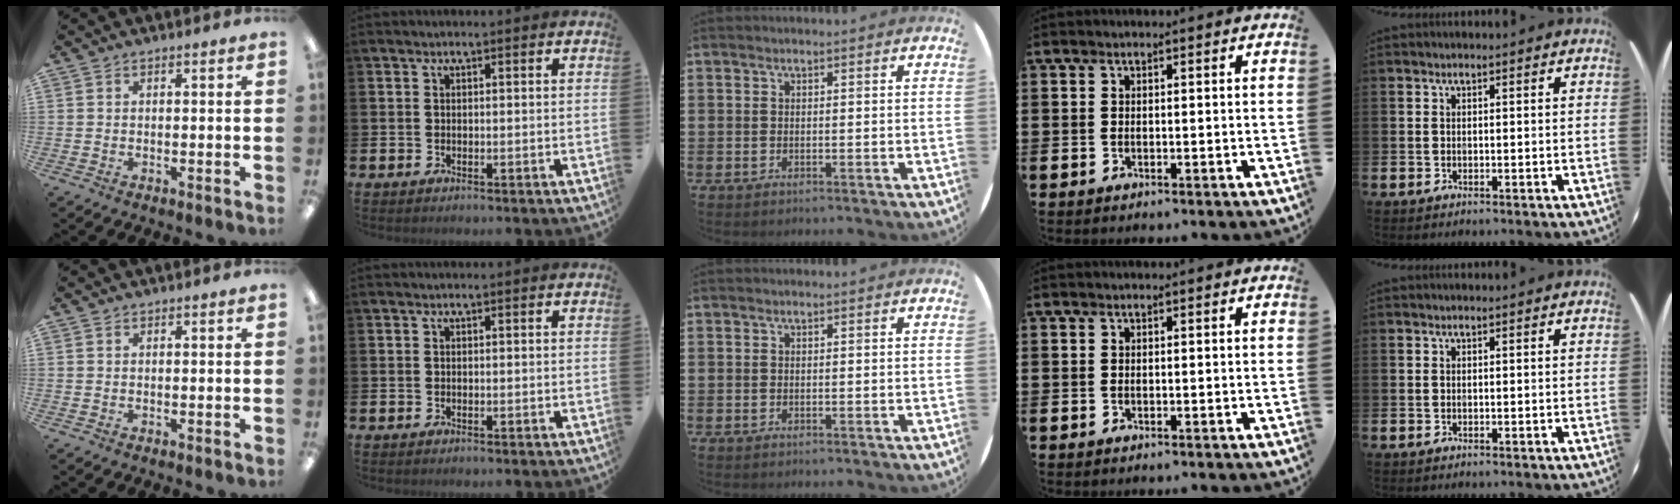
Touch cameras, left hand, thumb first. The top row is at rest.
{}